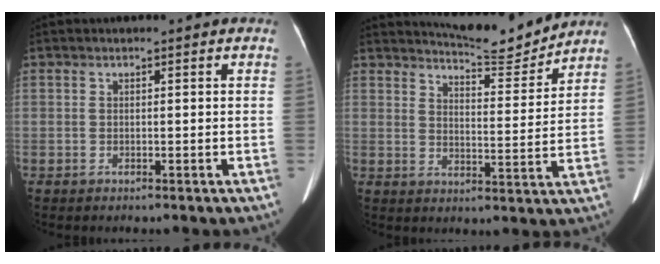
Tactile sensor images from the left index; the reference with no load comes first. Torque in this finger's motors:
{"motor_torque": [0.35, -0.55, 0.00, 0.01]}